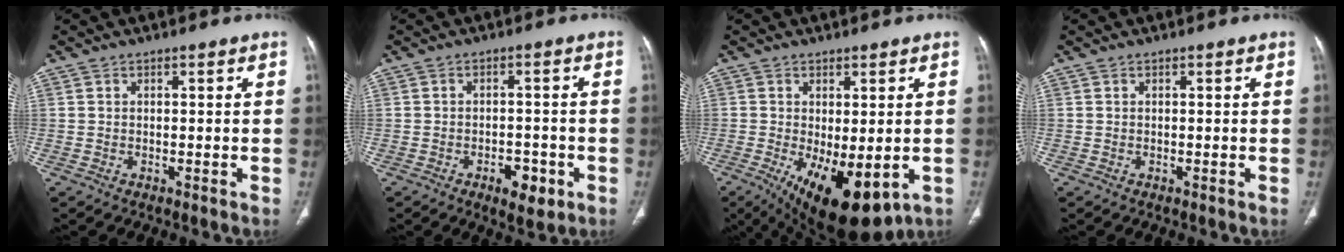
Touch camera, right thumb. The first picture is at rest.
{"total": 5.5, "force": [-2.7, 2.8, 4.0], "torque": [-0.043, 0.009, -0.033]}
{"total": 14.1, "force": [-4.6, 6.1, 11.8], "torque": [-0.179, -0.019, -0.049]}
{"total": 0.0}